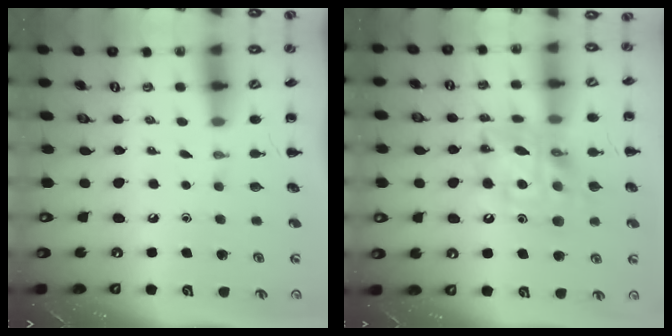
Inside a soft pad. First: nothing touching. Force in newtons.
{"total": 15.5, "press": 14.9, "slide": 4.2}